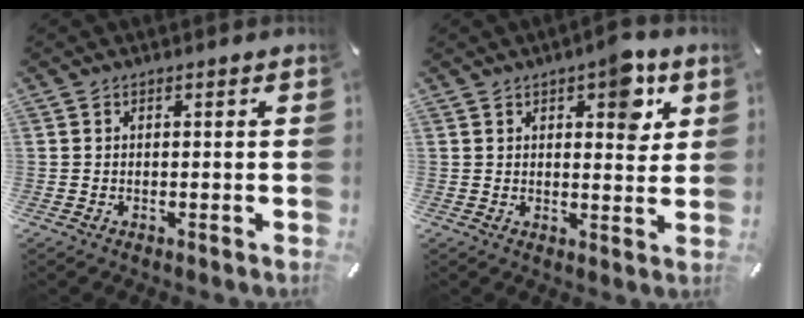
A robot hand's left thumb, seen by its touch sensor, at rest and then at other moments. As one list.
[{"total": 8.3, "force": [4.0, 3.9, 6.1], "torque": [-0.063, -0.023, 0.060]}]